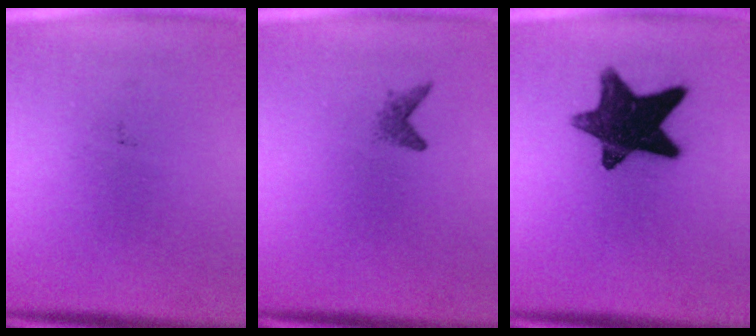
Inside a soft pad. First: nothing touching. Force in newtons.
{"total": 1.2}
{"total": 13.7}